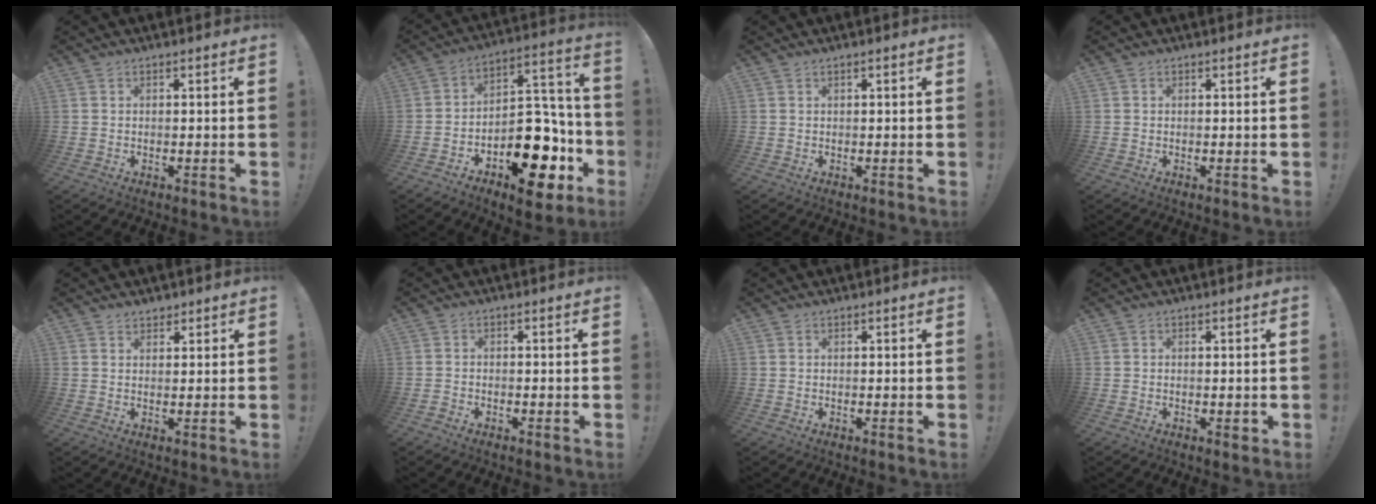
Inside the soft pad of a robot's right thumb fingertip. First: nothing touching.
{"total": 18.9, "force": [-8.9, 11.3, 12.4], "torque": [-0.122, 0.067, -0.127]}
{"total": 0.7, "force": [0.3, -0.1, 0.6], "torque": [-0.003, -0.003, 0.003]}
{"total": 0.0}
{"total": 1.9, "force": [1.2, 1.4, 0.7], "torque": [0.004, -0.006, 0.018]}
{"total": 1.2, "force": [-1.1, 0.5, 0.3], "torque": [-0.001, 0.006, -0.020]}
{"total": 0.0}
{"total": 1.1, "force": [-0.2, 0.7, 0.8], "torque": [-0.008, 0.002, -0.004]}